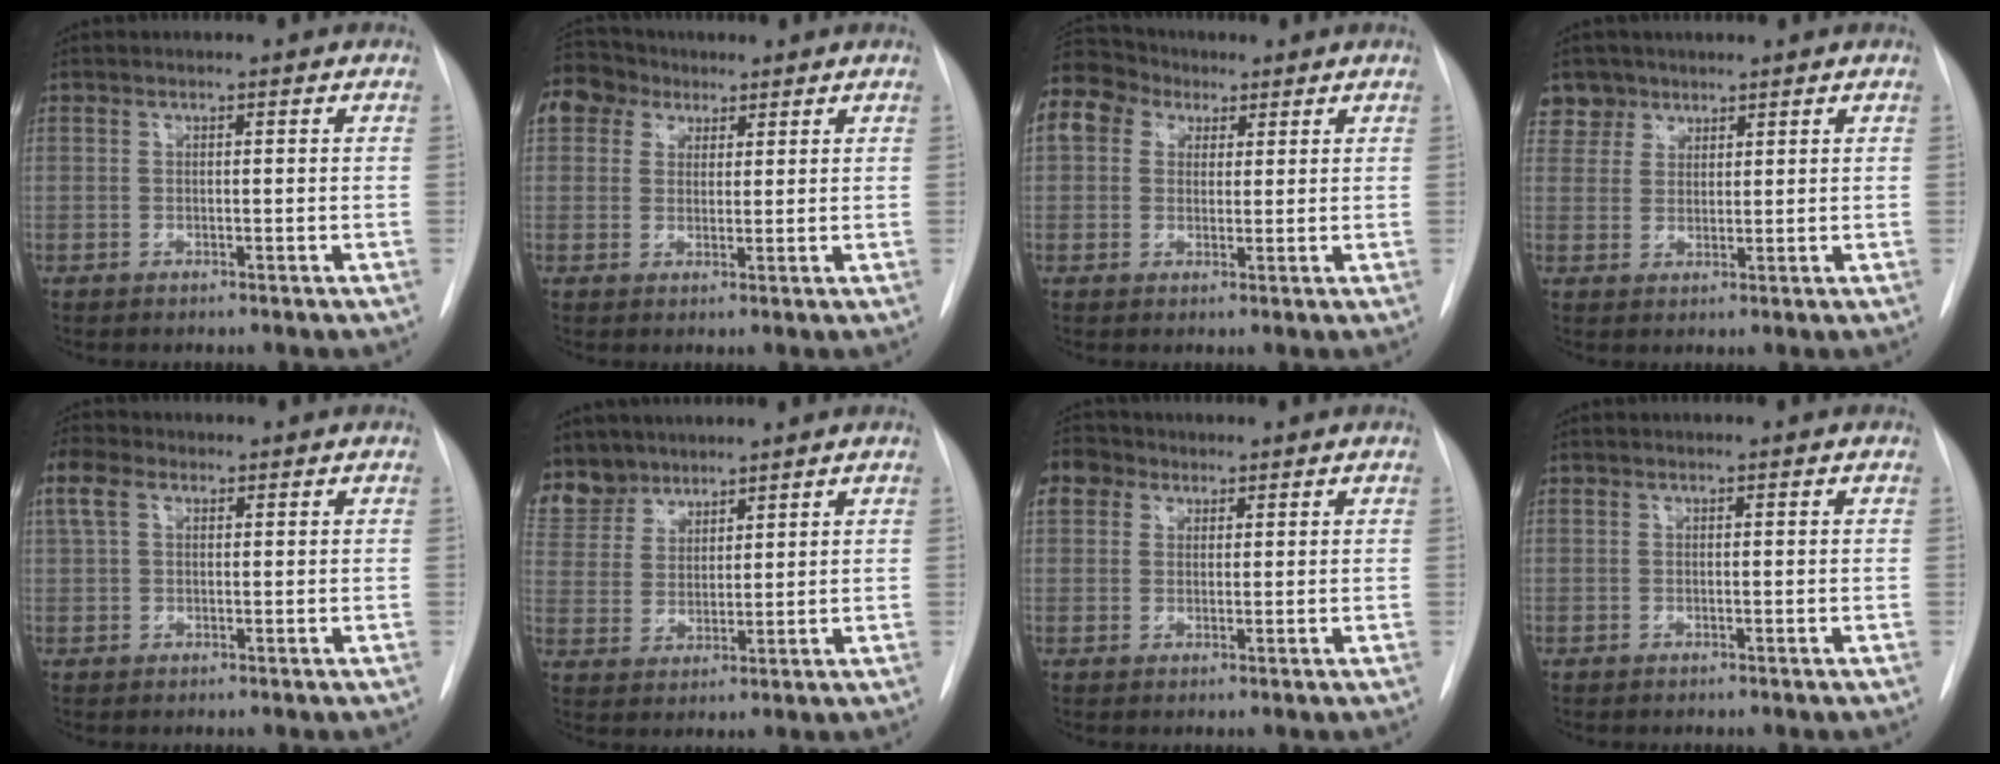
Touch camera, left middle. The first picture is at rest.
{"total": 7.1, "force": [4.6, 5.4, 0.8], "torque": [-0.020, 0.030, 0.090]}
{"total": 18.2, "force": [8.7, 14.4, 6.9], "torque": [-0.234, 0.096, 0.172]}
{"total": 4.3, "force": [3.1, 2.9, -0.5], "torque": [0.020, 0.004, 0.057]}
{"total": 3.1, "force": [1.5, 2.1, 1.7], "torque": [-0.054, 0.018, 0.033]}
{"total": 9.6, "force": [8.4, 4.6, 0.0], "torque": [-0.014, 0.004, 0.182]}
{"total": 4.7, "force": [2.4, 3.7, 1.4], "torque": [-0.034, 0.019, 0.047]}
{"total": 0.0}